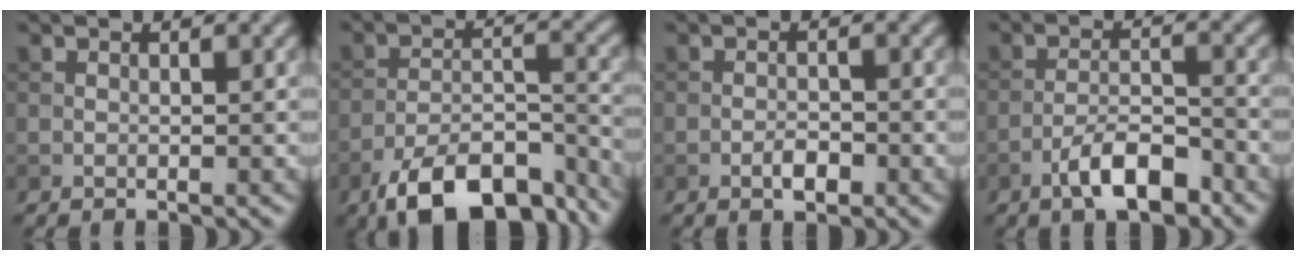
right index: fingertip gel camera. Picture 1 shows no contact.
{"total": 11.5, "force": [-8.4, 4.5, 6.4], "torque": [-0.106, -0.006, -0.141]}
{"total": 1.8, "force": [-0.9, 0.8, 1.3], "torque": [-0.020, 0.001, -0.018]}
{"total": 5.0, "force": [-3.1, 1.7, 3.5], "torque": [-0.060, 0.008, -0.057]}